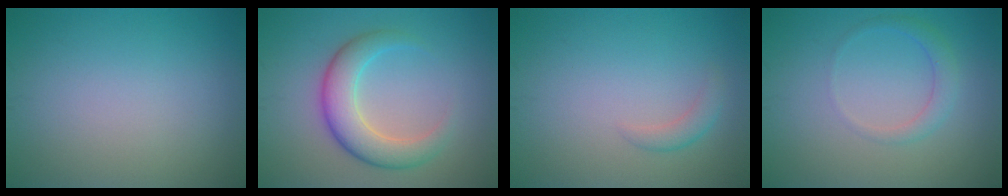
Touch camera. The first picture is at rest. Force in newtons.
{"total": 5.0, "press": 5.0, "slide": 0.3}
{"total": 1.4, "press": 1.4, "slide": 0.1}
{"total": 1.8, "press": 1.8, "slide": 0.1}